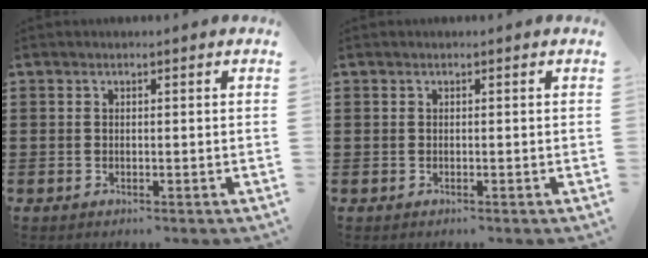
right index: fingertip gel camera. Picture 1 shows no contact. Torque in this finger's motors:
{"motor_torque": [-0.73, 0.81, -1.05, -0.21]}